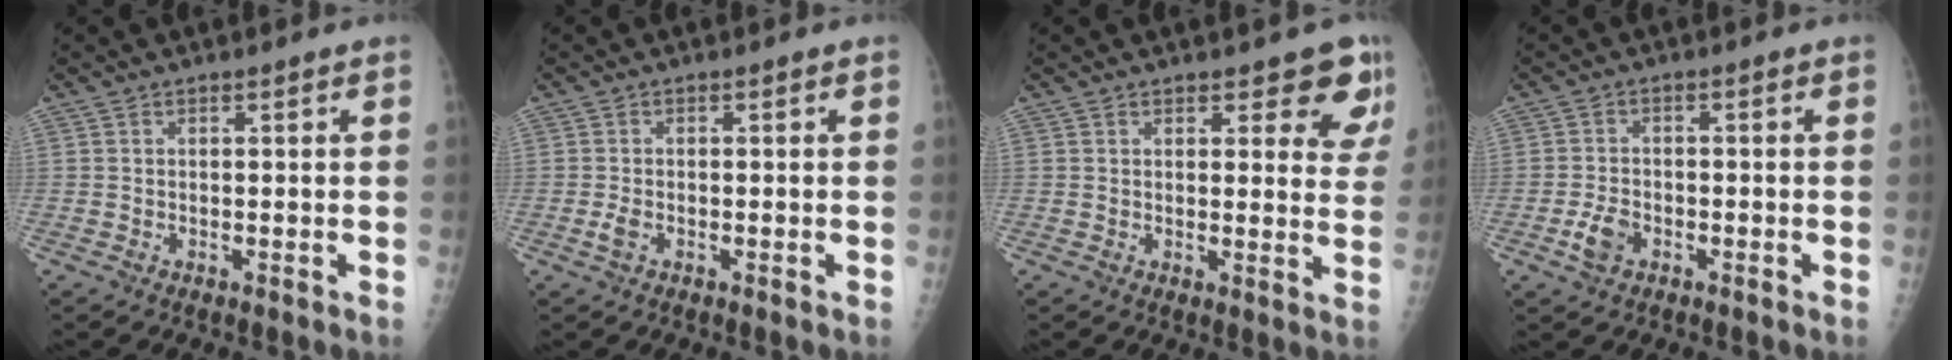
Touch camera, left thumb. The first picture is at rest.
{"total": 1.8, "force": [-0.8, 1.0, 1.2], "torque": [-0.029, 0.000, -0.016]}
{"total": 7.1, "force": [5.3, 3.0, 3.7], "torque": [-0.001, -0.032, 0.049]}
{"total": 3.9, "force": [-2.0, 2.5, 2.3], "torque": [-0.043, 0.010, -0.035]}